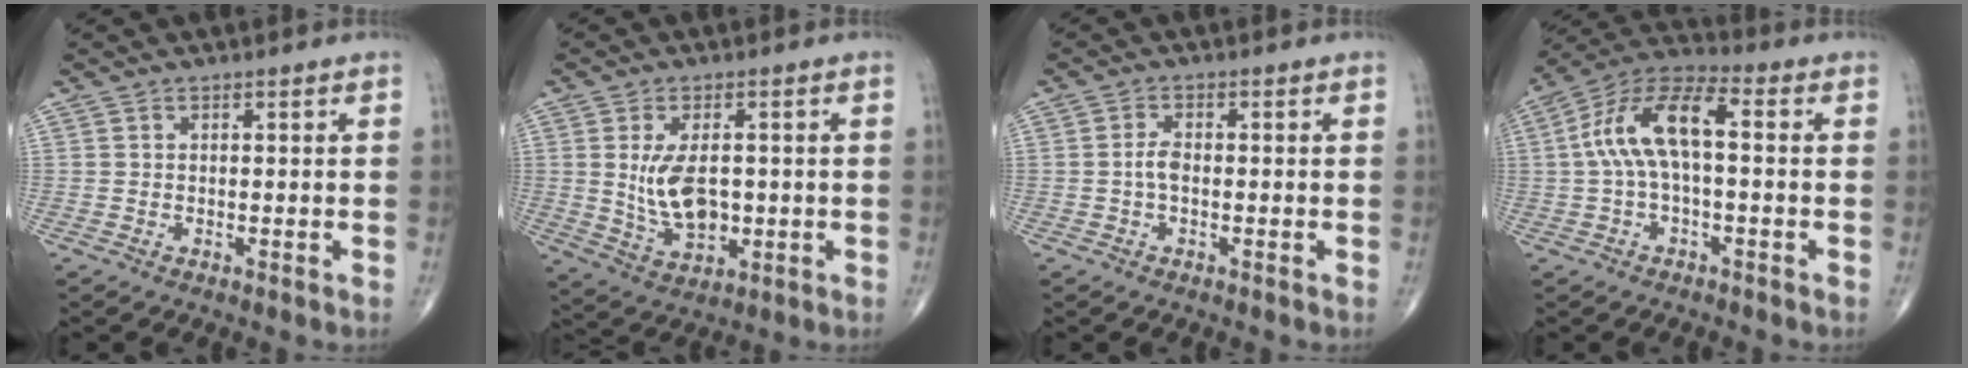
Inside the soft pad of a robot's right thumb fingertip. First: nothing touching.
{"total": 9.0, "force": [0.3, 5.1, 7.4], "torque": [-0.128, -0.010, 0.019]}
{"total": 2.3, "force": [-0.4, 1.2, 1.9], "torque": [-0.040, 0.006, -0.010]}
{"total": 12.2, "force": [0.5, 5.3, 11.0], "torque": [-0.223, 0.046, 0.002]}